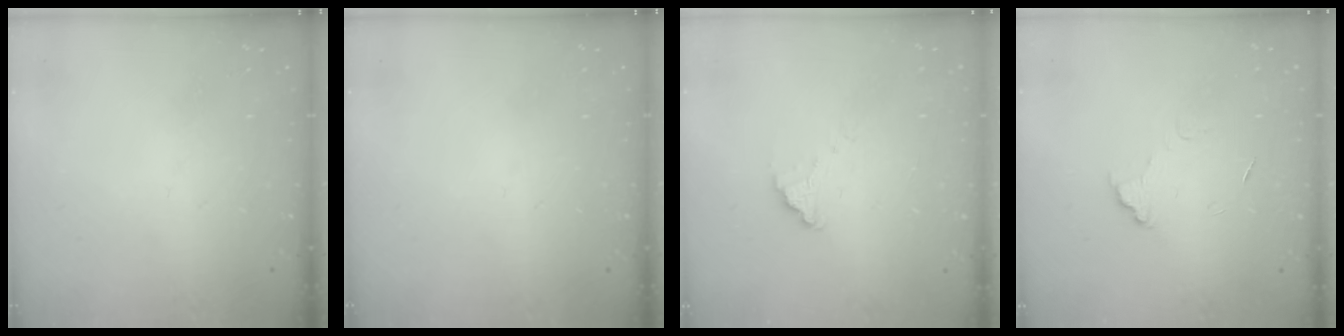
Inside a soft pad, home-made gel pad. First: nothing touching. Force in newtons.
{"total": 0.0}
{"total": 1.5, "press": 1.5, "slide": 0.1}
{"total": 4.3, "press": 4.3, "slide": 0.3}